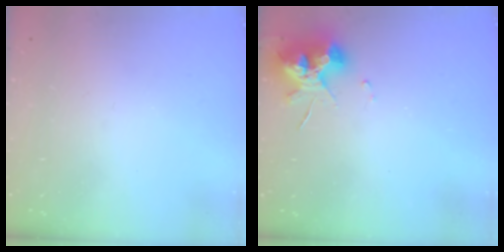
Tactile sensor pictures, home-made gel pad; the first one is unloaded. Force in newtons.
{"total": 10.9, "press": 10.8, "slide": 1.6}